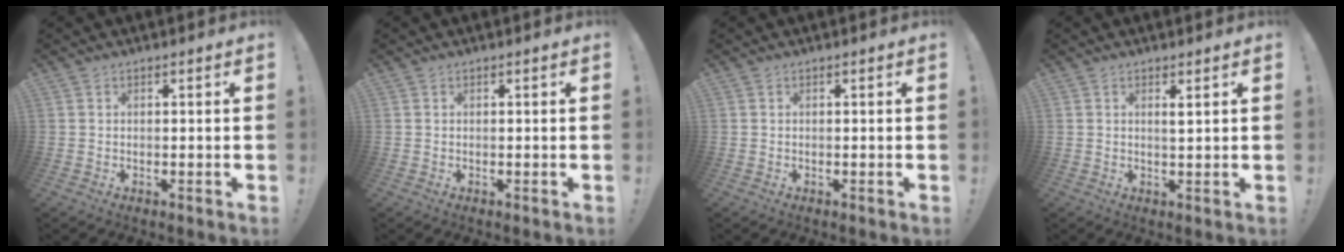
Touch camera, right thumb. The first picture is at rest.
{"total": 0.0}
{"total": 0.0}
{"total": 1.7, "force": [1.0, 0.0, 1.4], "torque": [-0.007, -0.013, 0.011]}